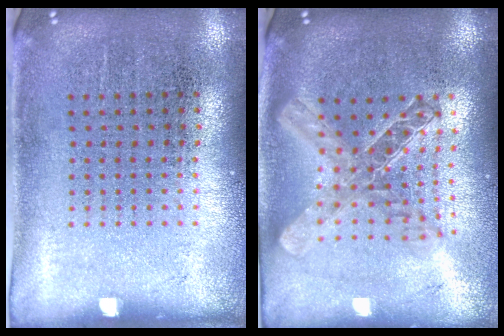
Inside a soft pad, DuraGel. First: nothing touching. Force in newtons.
{"total": 2.0, "press": 1.7, "slide": 1.0}